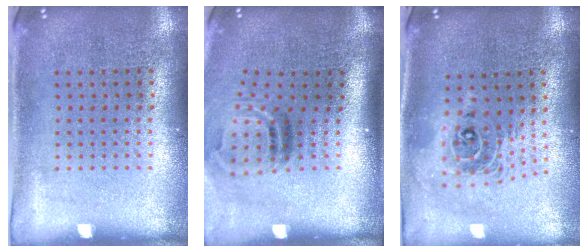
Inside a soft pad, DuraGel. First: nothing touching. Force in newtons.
{"total": 2.0, "press": 1.3, "slide": 1.6}
{"total": 2.0, "press": 1.6, "slide": 1.3}